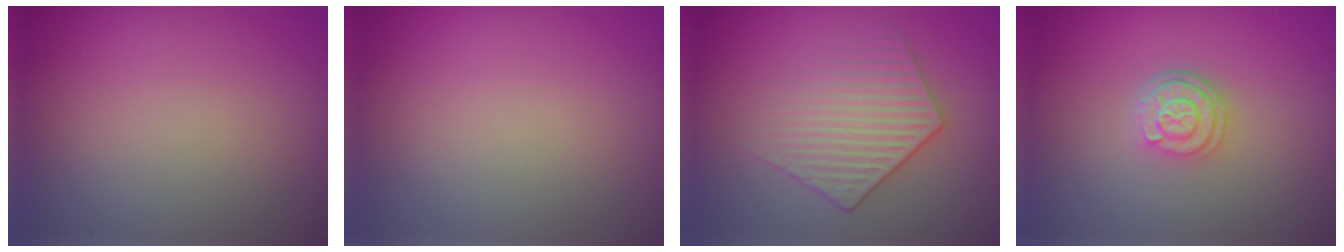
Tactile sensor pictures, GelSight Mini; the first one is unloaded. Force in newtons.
{"total": 0.0}
{"total": 3.5, "press": 3.1, "slide": 1.5}
{"total": 2.9, "press": 2.4, "slide": 1.7}